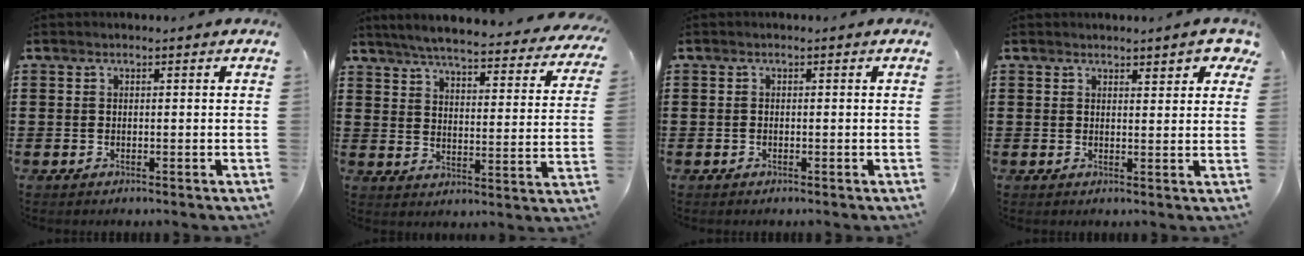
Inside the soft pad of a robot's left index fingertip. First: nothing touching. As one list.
[{"total": 5.2, "force": [4.9, -0.2, 1.7], "torque": [-0.059, -0.038, 0.079]}, {"total": 0.0}, {"total": 2.9, "force": [2.6, 0.8, 1.0], "torque": [-0.012, -0.008, 0.044]}]